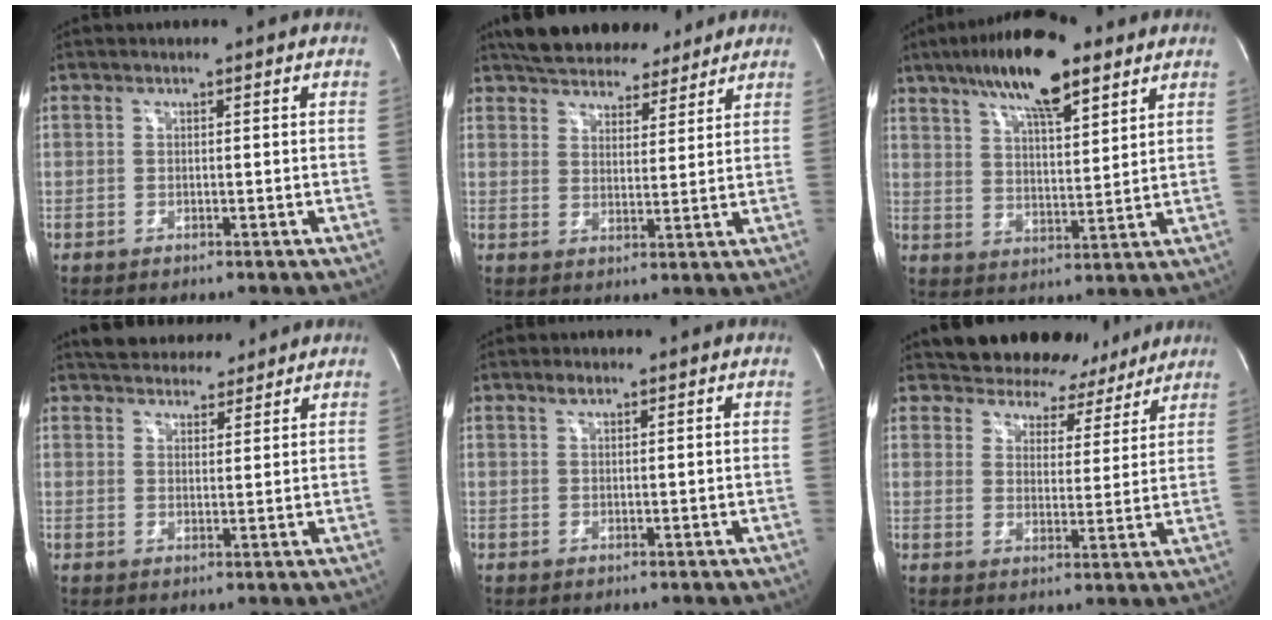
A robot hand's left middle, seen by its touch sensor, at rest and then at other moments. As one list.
[{"total": 14.8, "force": [12.7, 5.1, 5.5], "torque": [-0.089, 0.020, 0.186]}, {"total": 14.4, "force": [9.3, 3.8, 10.3], "torque": [-0.186, 0.018, 0.162]}, {"total": 9.2, "force": [8.3, 2.9, 3.0], "torque": [-0.041, 0.016, 0.123]}, {"total": 1.2, "force": [0.8, 0.5, 0.8], "torque": [-0.016, 0.006, 0.016]}, {"total": 11.9, "force": [10.7, 5.1, 0.9], "torque": [0.014, -0.008, 0.123]}]